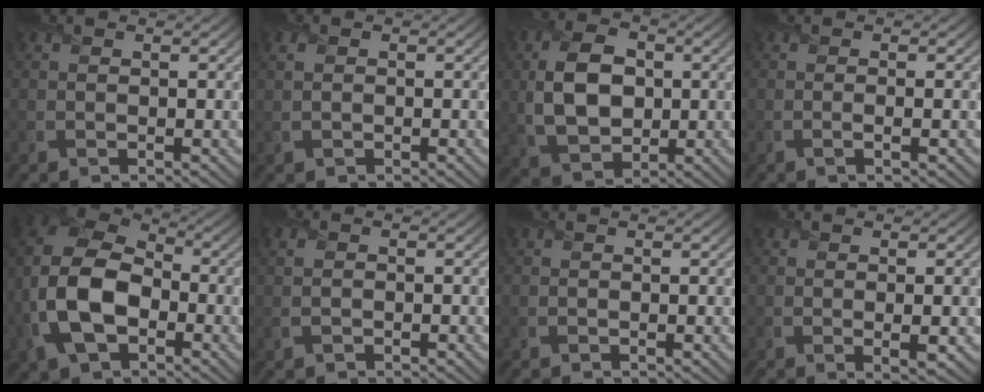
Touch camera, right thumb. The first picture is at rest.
{"total": 1.6, "force": [0.2, 1.2, 1.0], "torque": [-0.024, 0.001, 0.006]}
{"total": 9.3, "force": [0.4, 6.3, 6.9], "torque": [-0.152, -0.002, 0.005]}
{"total": 1.2, "force": [-0.3, 0.0, 1.2], "torque": [-0.018, 0.001, -0.009]}
{"total": 15.6, "force": [-2.9, 10.3, 11.3], "torque": [-0.262, -0.020, -0.055]}
{"total": 1.6, "force": [-0.2, 1.1, 1.1], "torque": [-0.028, 0.002, 0.000]}
{"total": 0.0}
{"total": 2.3, "force": [-0.2, 0.3, 2.3], "torque": [-0.042, -0.002, -0.002]}